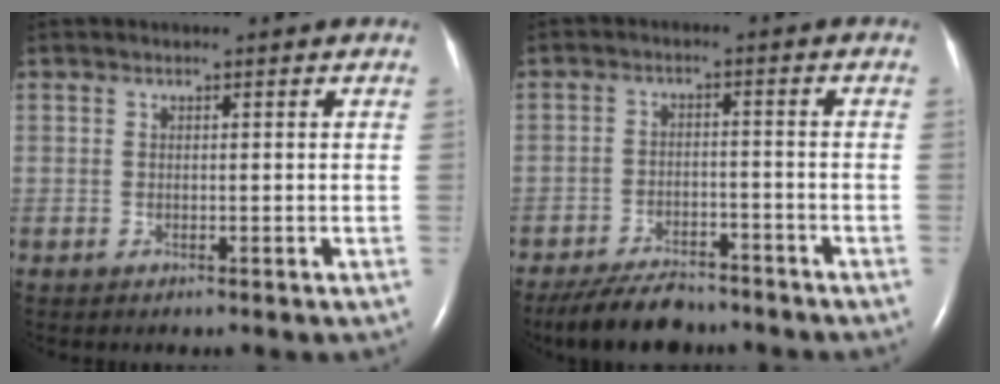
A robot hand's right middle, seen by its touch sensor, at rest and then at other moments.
{"total": 8.7, "force": [-7.5, 2.7, 3.4], "torque": [-0.061, -0.014, -0.125]}